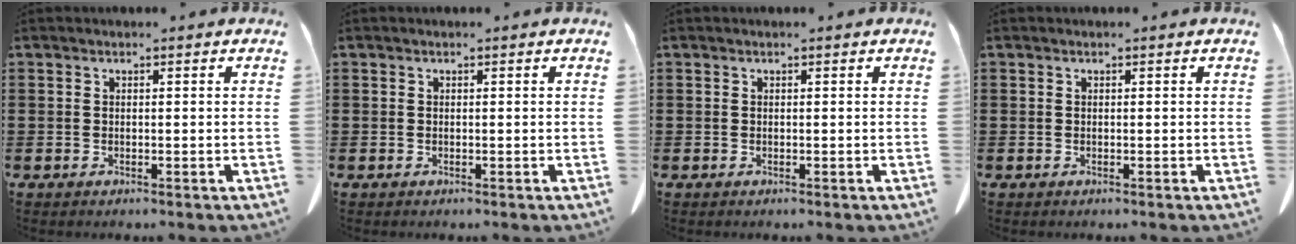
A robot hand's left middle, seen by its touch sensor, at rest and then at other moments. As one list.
[{"total": 0.0}, {"total": 0.0}, {"total": 0.0}]